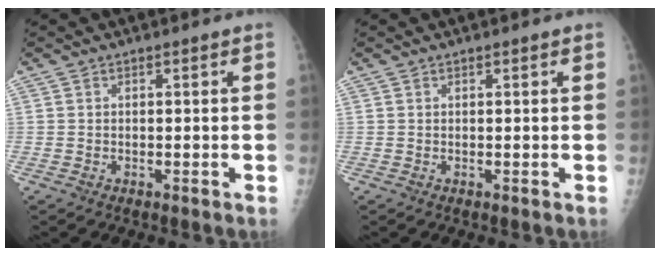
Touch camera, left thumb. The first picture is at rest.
{"total": 0.0}